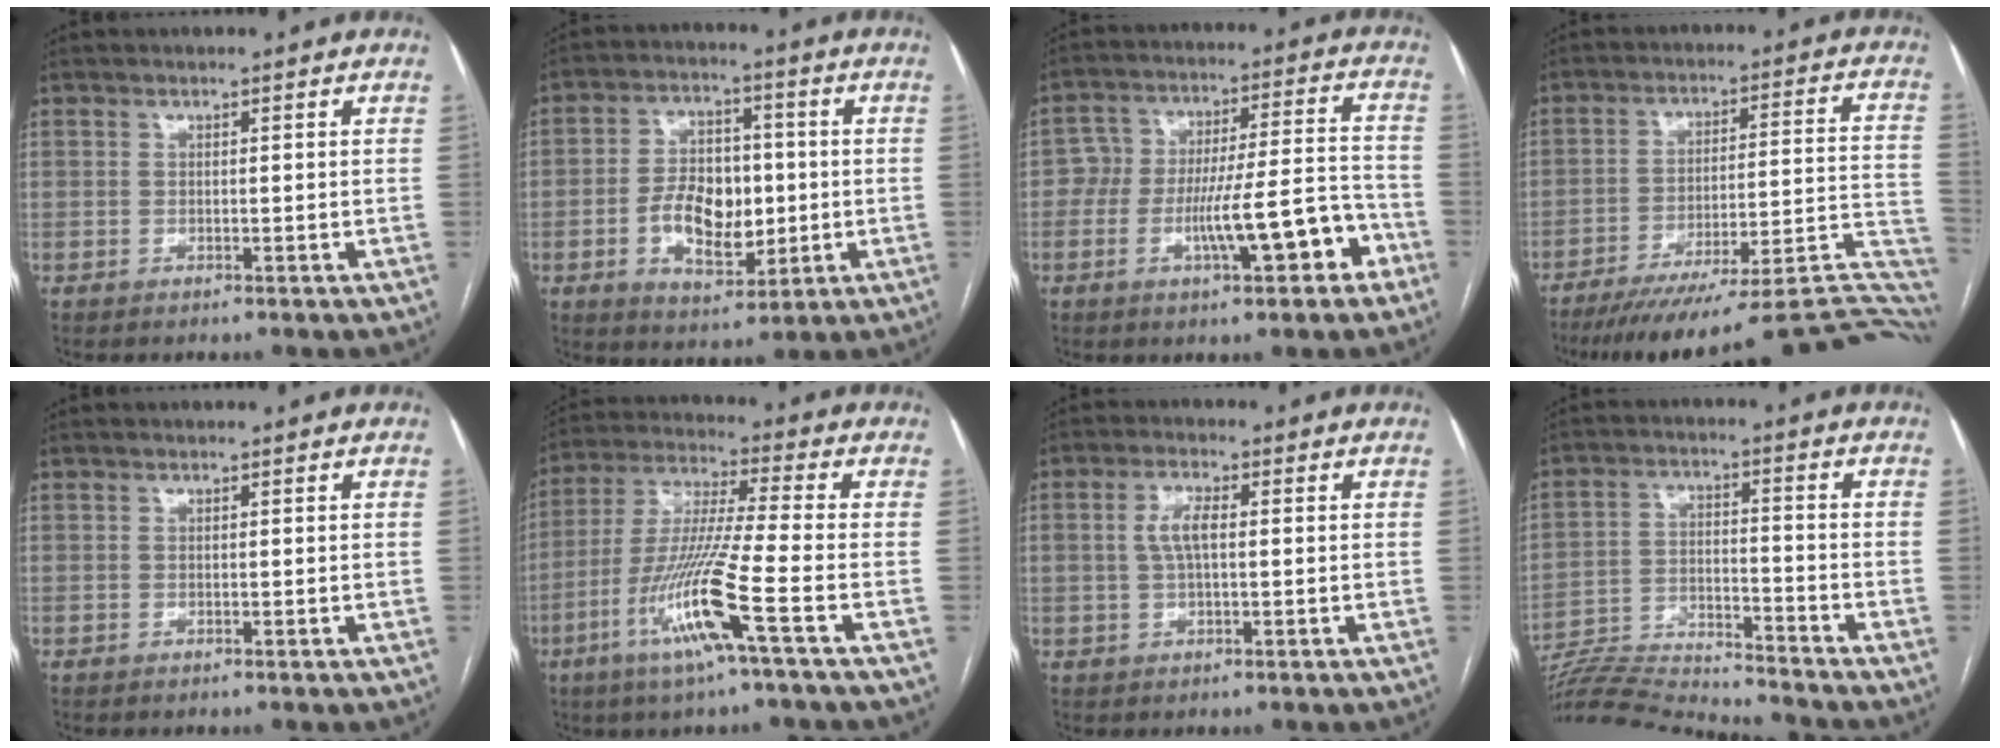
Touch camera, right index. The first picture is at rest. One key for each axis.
{"total": 10.3, "fx": -1.6, "fy": 5.9, "fz": 8.3, "tx": -0.151, "ty": 0.013, "tz": -0.022}
{"total": 11.6, "fx": -5.4, "fy": 3.3, "fz": 9.7, "tx": -0.149, "ty": 0.033, "tz": -0.079}
{"total": 28.0, "fx": -22.8, "fy": 3.5, "fz": 15.9, "tx": -0.125, "ty": 0.007, "tz": -0.303}
{"total": 0.0}
{"total": 13.7, "fx": -5.9, "fy": -1.1, "fz": 12.3, "tx": -0.253, "ty": -0.016, "tz": -0.117}
{"total": 4.0, "fx": 0.4, "fy": 1.4, "fz": 3.7, "tx": -0.081, "ty": 0.011, "tz": 0.008}
{"total": 15.2, "fx": -14.9, "fy": -0.8, "fz": 3.0, "tx": -0.053, "ty": 0.006, "tz": -0.250}